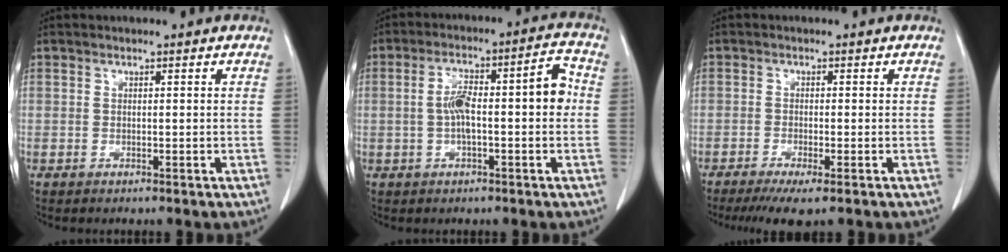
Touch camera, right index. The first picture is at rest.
{"total": 9.9, "force": [-0.3, 2.2, 9.7], "torque": [-0.159, 0.042, -0.004]}
{"total": 4.8, "force": [-3.3, 0.2, 3.5], "torque": [-0.052, -0.013, -0.052]}